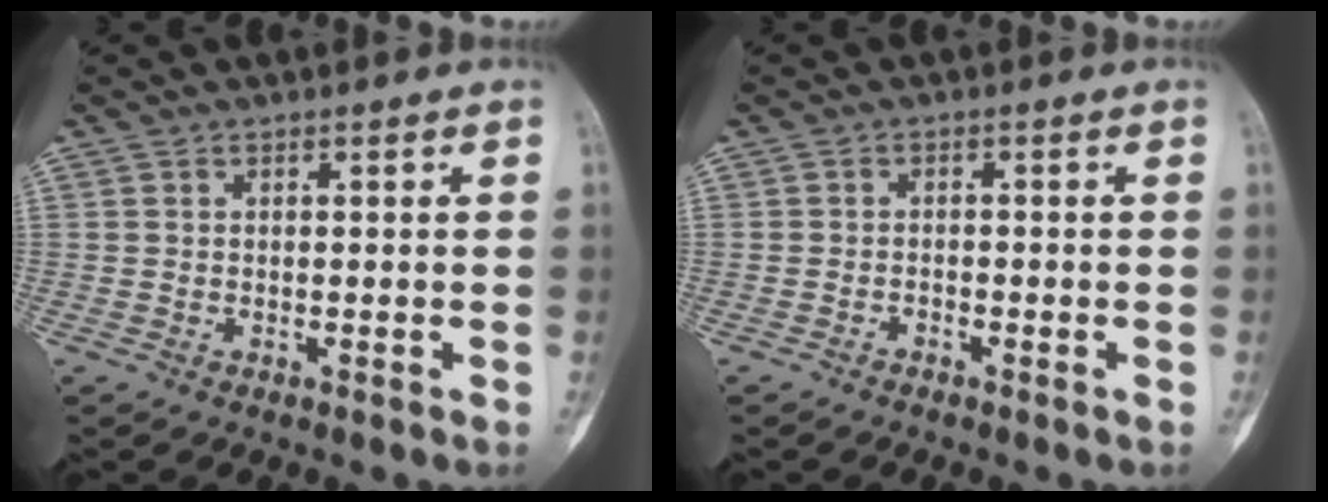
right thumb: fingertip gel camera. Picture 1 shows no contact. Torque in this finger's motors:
{"motor_torque": [-0.13, 0.03, 0.02, -0.05, -0.02]}